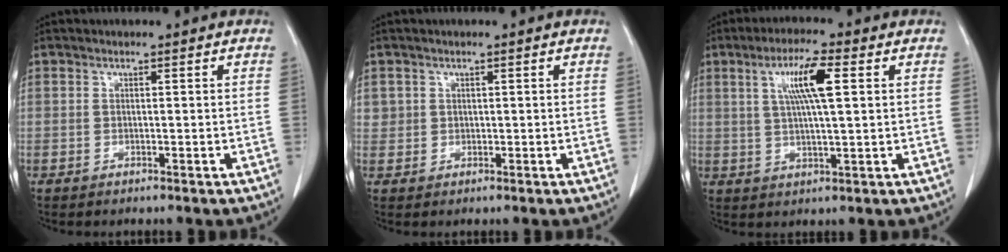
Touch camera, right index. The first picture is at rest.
{"total": 1.7, "force": [0.6, 1.6, 0.1], "torque": [0.013, 0.002, 0.006]}
{"total": 7.8, "force": [2.5, 0.6, 7.4], "torque": [-0.138, 0.007, 0.045]}